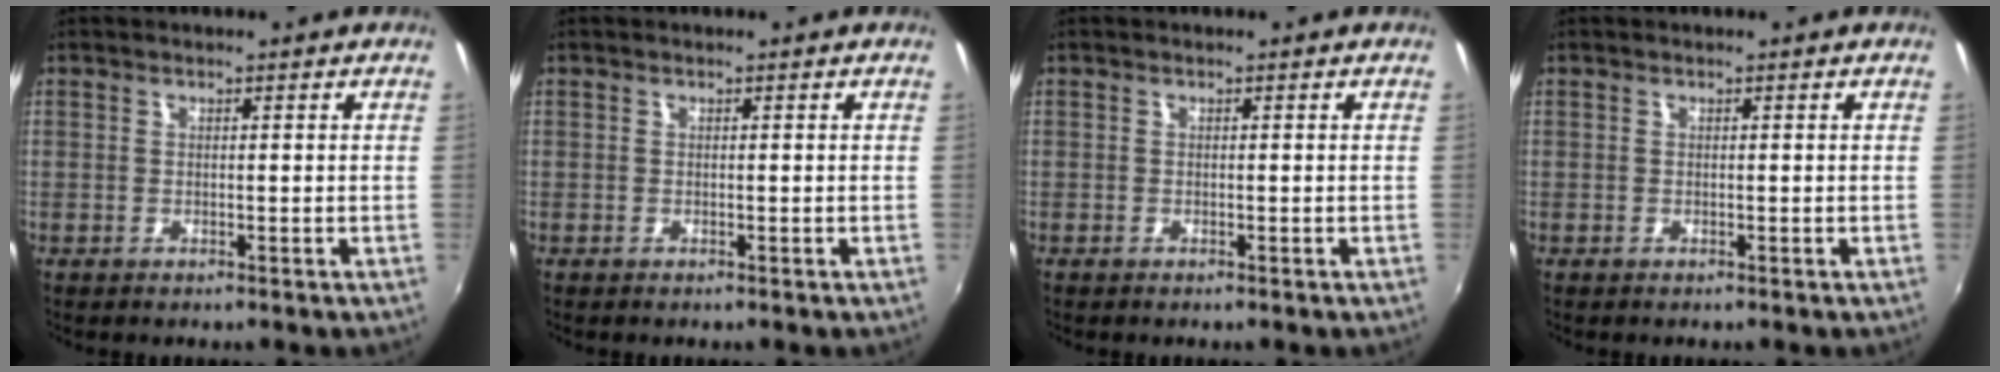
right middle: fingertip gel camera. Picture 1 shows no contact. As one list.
[{"total": 0.0}, {"total": 0.0}, {"total": 0.0}]